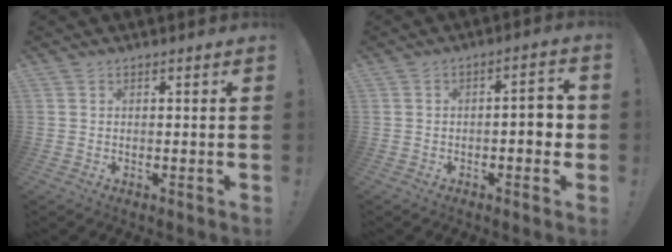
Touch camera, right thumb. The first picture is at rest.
{"total": 5.6, "force": [-1.2, 2.0, 5.1], "torque": [-0.072, 0.007, -0.022]}